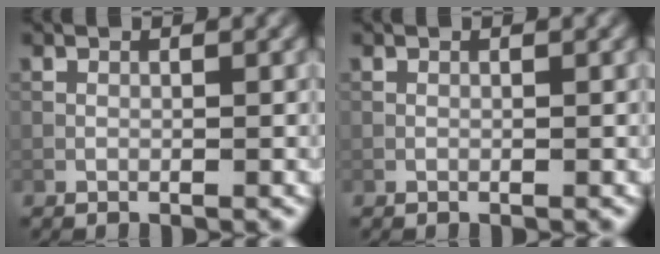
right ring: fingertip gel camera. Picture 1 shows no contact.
{"total": 0.0}